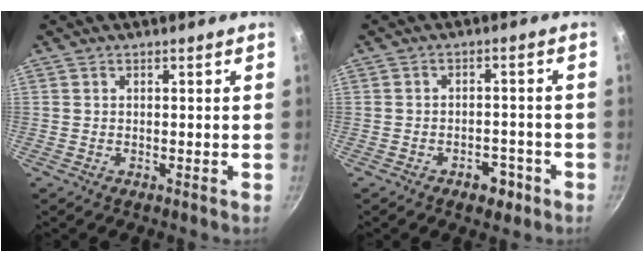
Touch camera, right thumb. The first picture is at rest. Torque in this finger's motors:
{"motor_torque": [0.70, 0.45, 0.26, -0.47, 0.00]}